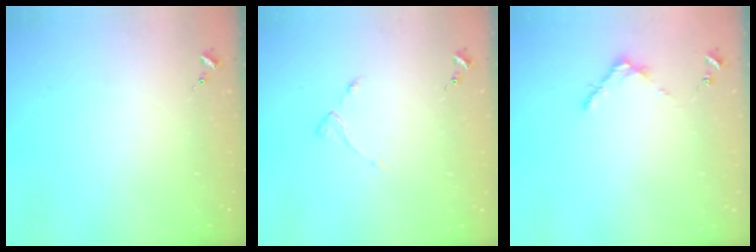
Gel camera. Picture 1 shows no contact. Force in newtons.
{"total": 2.8, "press": 2.7, "slide": 0.5}
{"total": 3.6, "press": 3.6, "slide": 0.3}